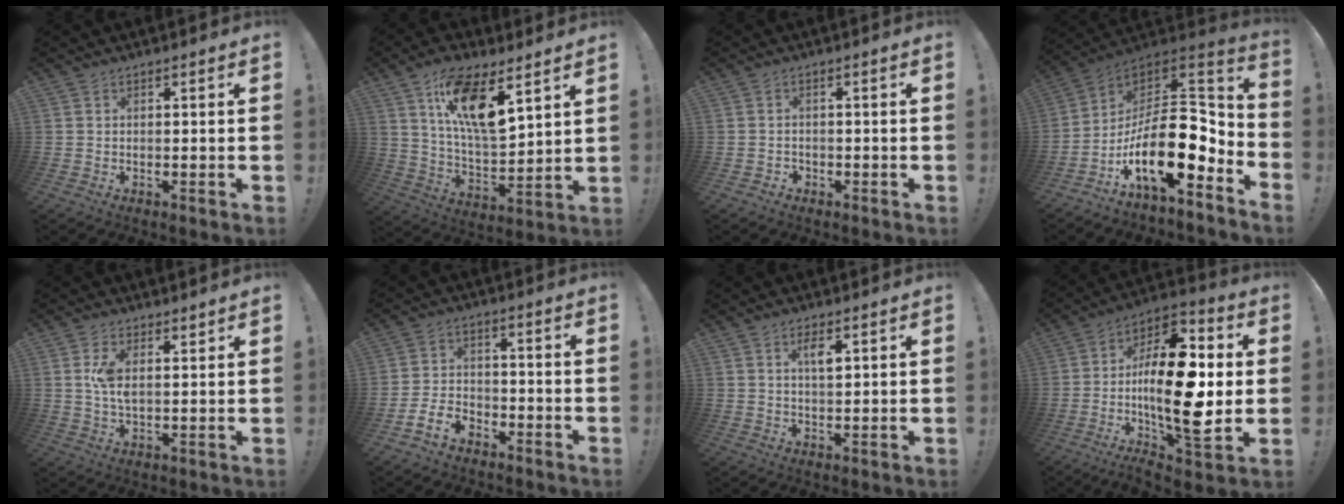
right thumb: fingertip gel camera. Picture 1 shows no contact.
{"total": 16.8, "force": [9.0, 6.1, 12.7], "torque": [-0.218, -0.037, 0.152]}
{"total": 1.7, "force": [-1.3, 1.1, 0.4], "torque": [-0.003, 0.003, -0.024]}
{"total": 22.6, "force": [-5.3, 11.1, 19.0], "torque": [-0.334, 0.020, -0.082]}
{"total": 5.7, "force": [2.4, 2.5, 4.5], "torque": [-0.072, -0.013, 0.040]}
{"total": 7.1, "force": [-5.2, 4.0, 2.8], "torque": [-0.060, 0.022, -0.098]}
{"total": 3.9, "force": [1.7, 1.4, 3.2], "torque": [-0.051, -0.004, 0.025]}
{"total": 22.4, "force": [-1.4, 8.4, 20.7], "torque": [-0.378, 0.000, -0.027]}